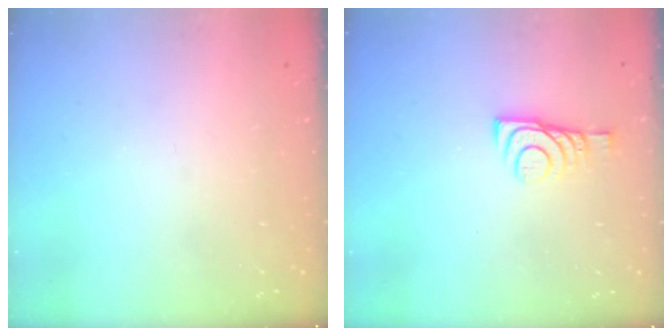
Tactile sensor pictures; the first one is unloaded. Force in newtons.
{"total": 6.4, "press": 6.4, "slide": 0.8}